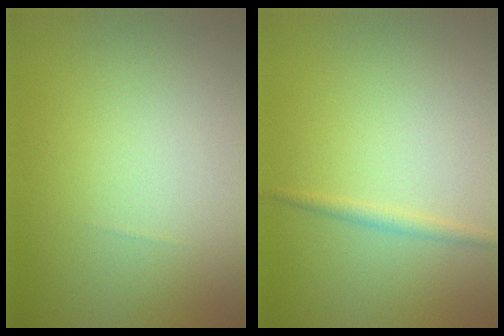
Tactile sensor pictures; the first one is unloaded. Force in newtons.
{"total": 1.1, "press": 1.1, "slide": 0.1}